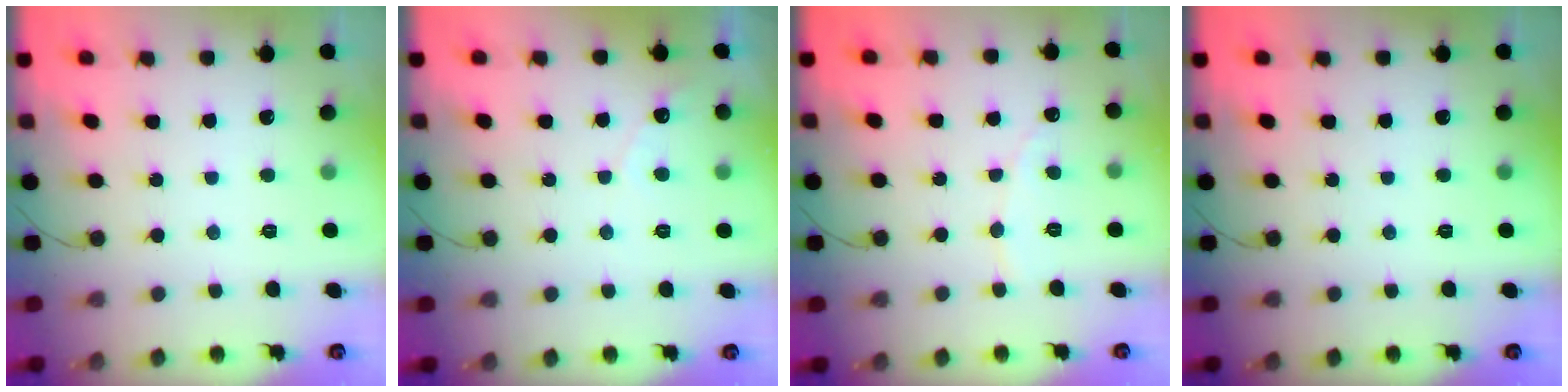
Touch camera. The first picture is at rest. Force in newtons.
{"total": 2.5, "press": 2.5, "slide": 0.1}
{"total": 2.5, "press": 2.5, "slide": 0.1}
{"total": 0.0}